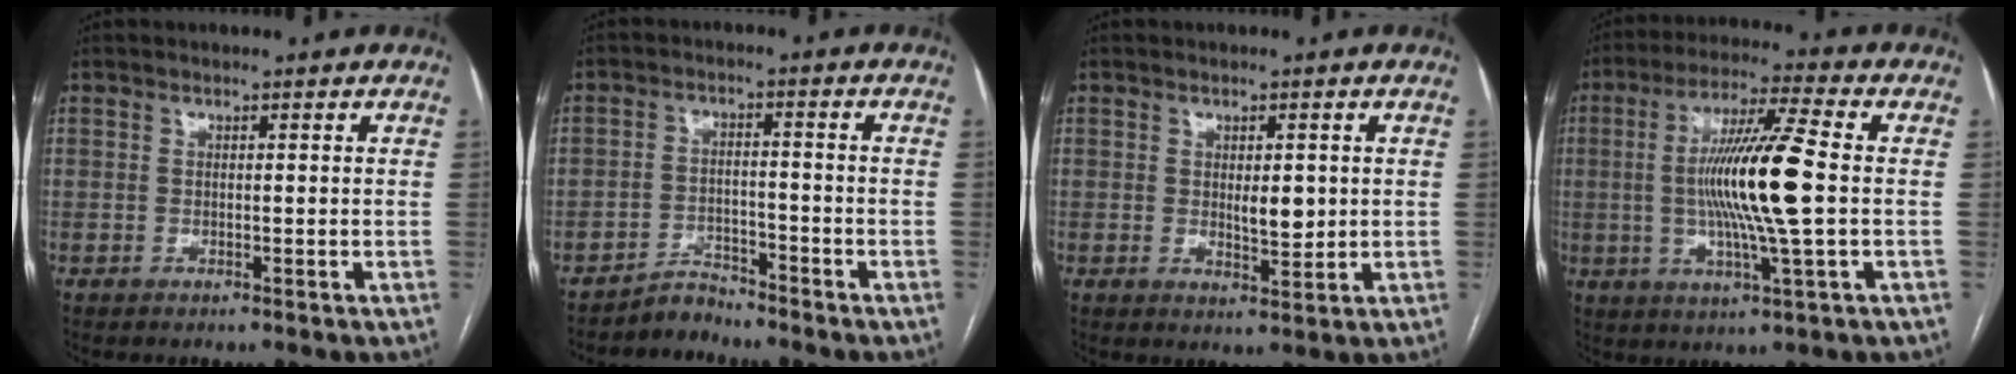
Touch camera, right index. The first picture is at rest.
{"total": 3.4, "force": [-3.3, 0.6, -0.7], "torque": [0.019, -0.004, -0.058]}
{"total": 3.5, "force": [0.4, 1.4, 3.2], "torque": [-0.049, -0.006, 0.011]}
{"total": 14.0, "force": [-0.1, 0.1, 14.0], "torque": [-0.264, 0.000, -0.006]}